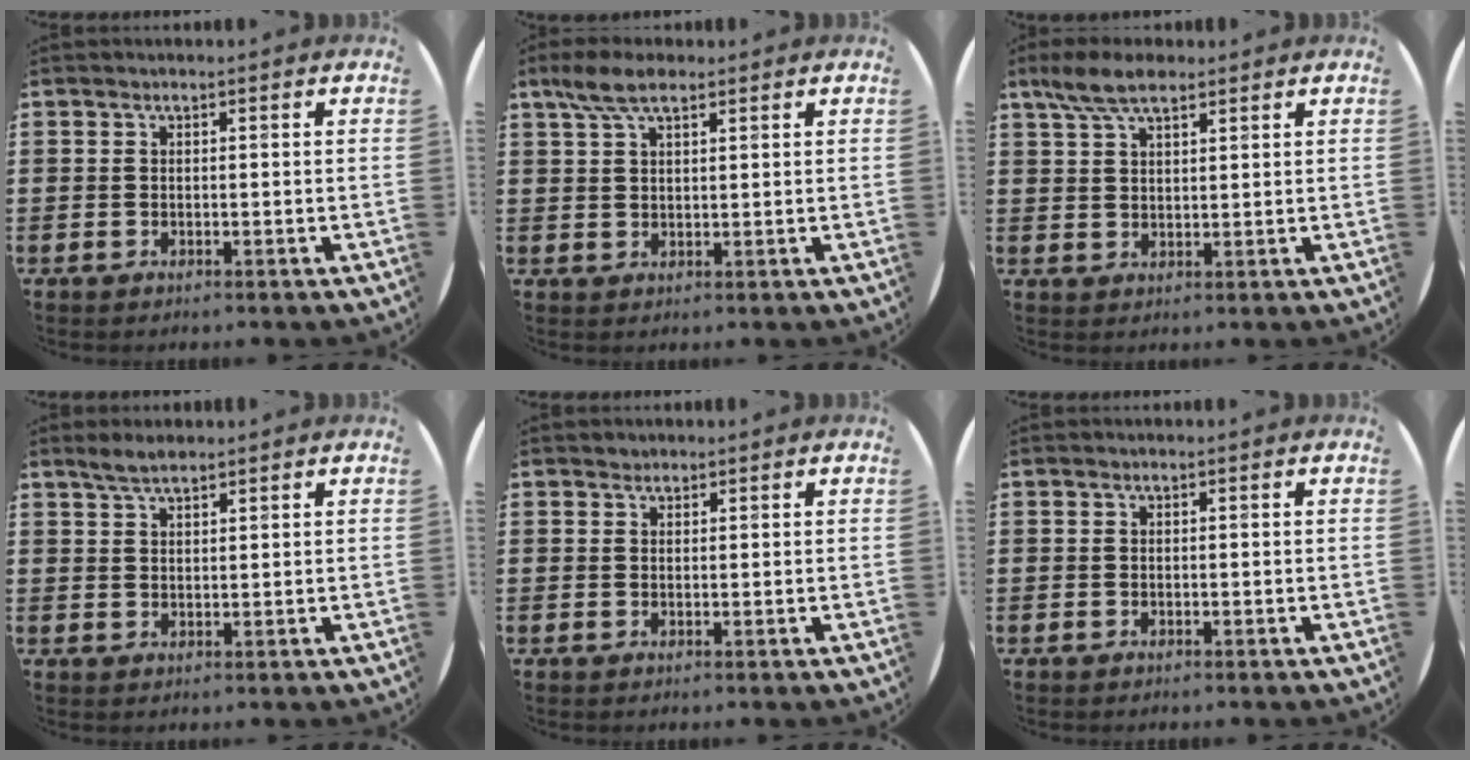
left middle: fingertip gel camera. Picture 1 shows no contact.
{"total": 4.7, "force": [3.3, 1.8, 2.9], "torque": [-0.063, 0.007, 0.060]}
{"total": 5.5, "force": [4.2, 1.9, 2.9], "torque": [-0.067, -0.001, 0.078]}
{"total": 2.7, "force": [2.3, 0.6, 1.2], "torque": [-0.026, 0.006, 0.042]}
{"total": 0.8, "force": [0.8, 0.3, -0.2], "torque": [0.003, 0.004, 0.015]}
{"total": 0.0}